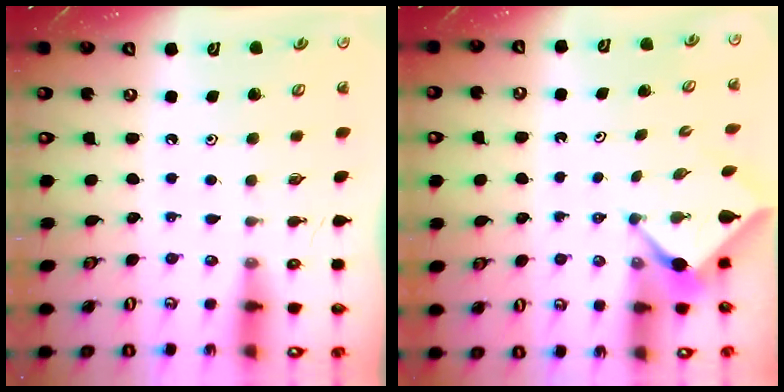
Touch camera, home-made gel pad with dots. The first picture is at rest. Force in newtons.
{"total": 2.4, "press": 2.3, "slide": 0.3}